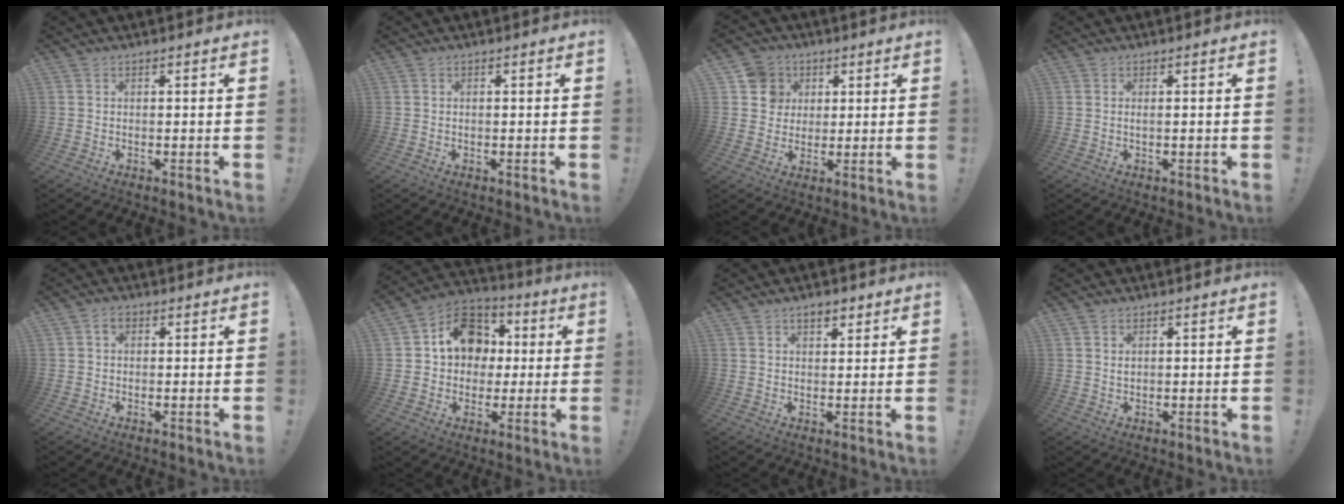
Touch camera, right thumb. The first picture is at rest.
{"total": 0.0}
{"total": 9.1, "force": [3.2, 8.4, 1.8], "torque": [-0.024, -0.013, 0.066]}
{"total": 0.9, "force": [0.4, 0.1, 0.8], "torque": [-0.007, -0.004, 0.005]}
{"total": 2.5, "force": [0.8, 1.6, 1.6], "torque": [-0.025, 0.001, 0.014]}
{"total": 15.5, "force": [3.1, 13.1, 7.9], "torque": [-0.102, 0.004, 0.066]}
{"total": 3.5, "force": [2.1, 1.9, 2.1], "torque": [-0.026, -0.006, 0.035]}
{"total": 1.3, "force": [0.6, 0.9, 0.7], "torque": [-0.011, 0.000, 0.010]}